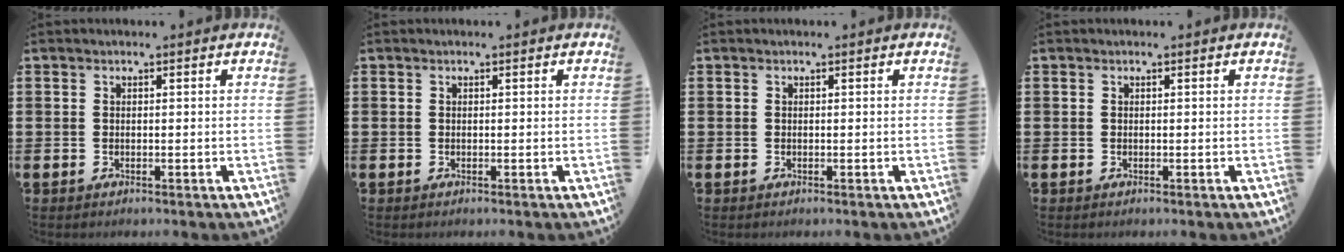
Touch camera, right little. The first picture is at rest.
{"total": 0.0}
{"total": 0.0}
{"total": 0.0}